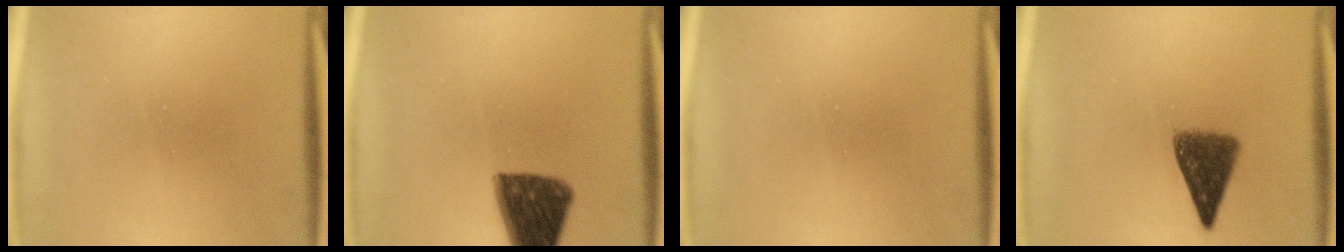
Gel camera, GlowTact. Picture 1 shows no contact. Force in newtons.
{"total": 12.2}
{"total": 0.0}
{"total": 6.8}